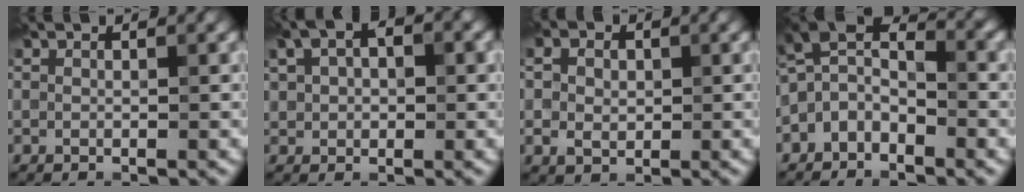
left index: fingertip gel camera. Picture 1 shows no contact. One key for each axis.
{"total": 5.4, "fx": 1.7, "fy": 3.5, "fz": 3.7, "tx": -0.059, "ty": 0.016, "tz": 0.019}
{"total": 3.4, "fx": 0.4, "fy": 2.8, "fz": 1.9, "tx": -0.030, "ty": 0.008, "tz": 0.001}
{"total": 4.4, "fx": -1.7, "fy": 2.5, "fz": 3.2, "tx": -0.053, "ty": 0.013, "tz": -0.046}